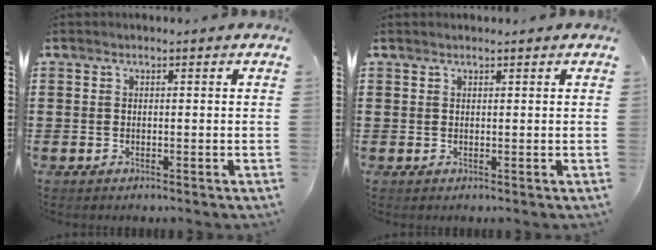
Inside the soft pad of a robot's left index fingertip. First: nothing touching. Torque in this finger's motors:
{"motor_torque": [0.49, -0.71, -0.03, 0.00]}